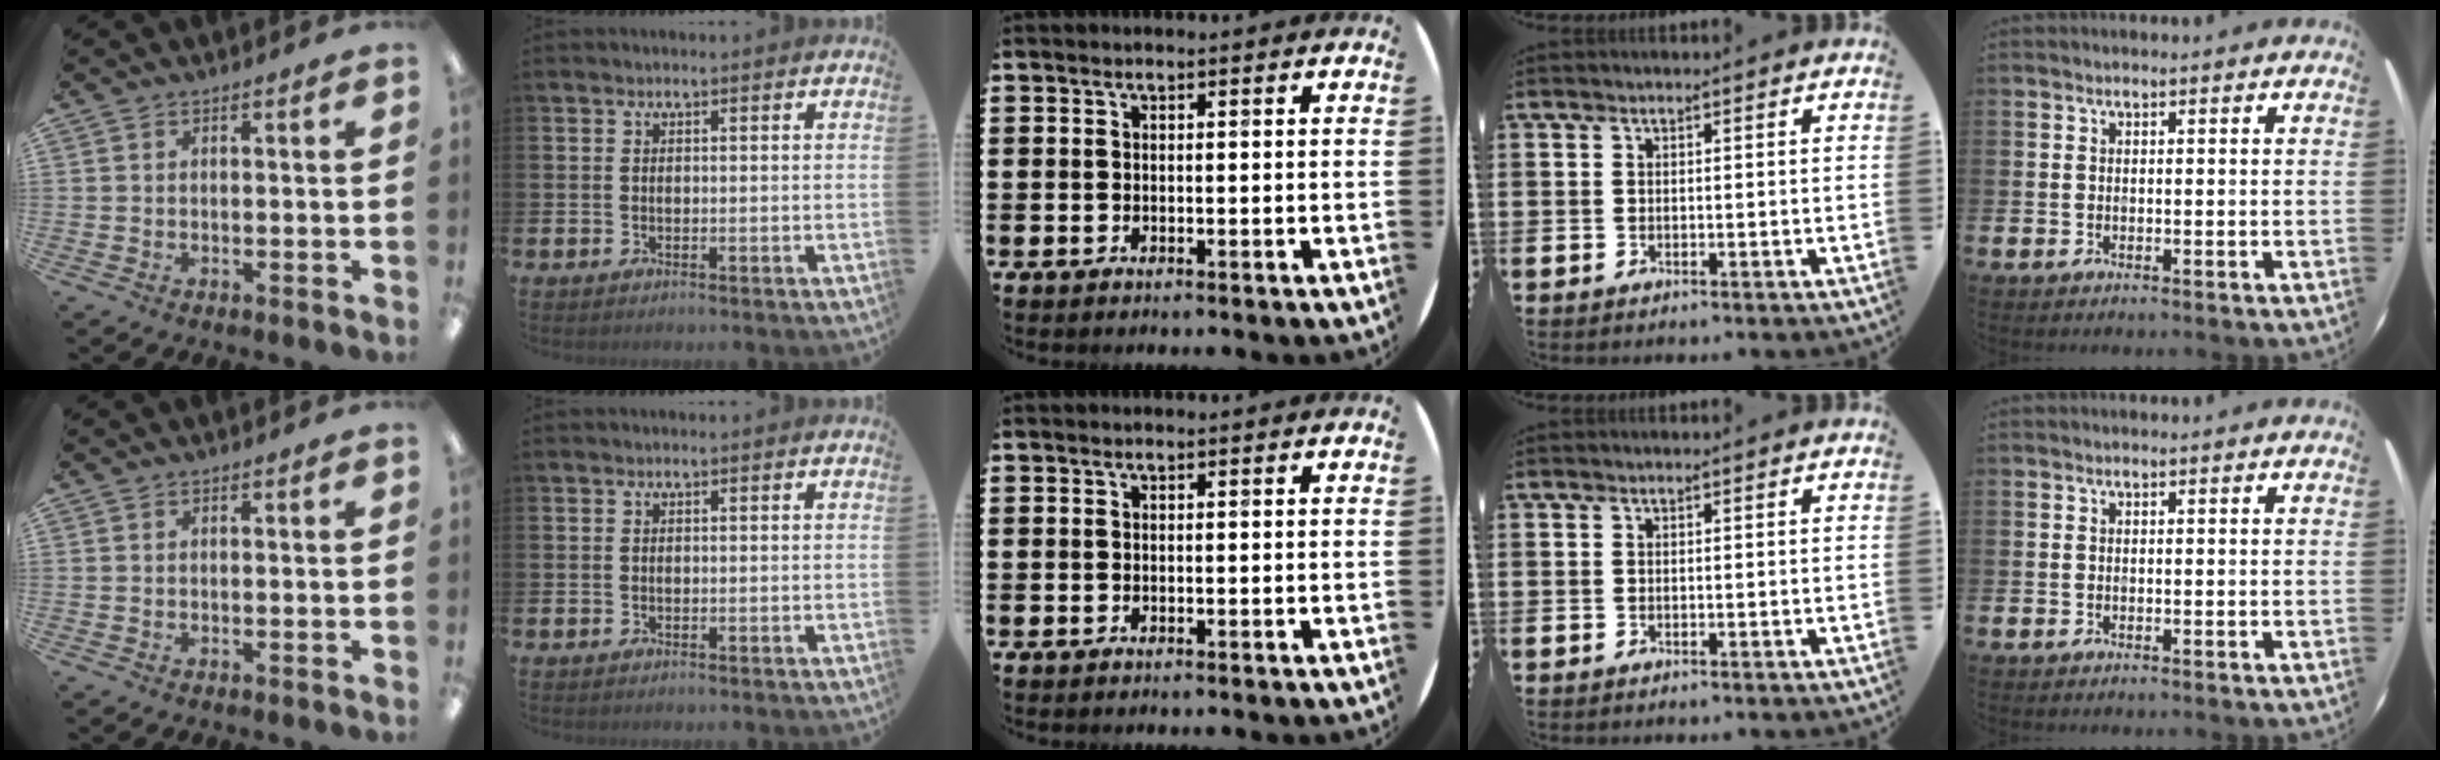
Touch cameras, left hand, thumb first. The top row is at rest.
{}